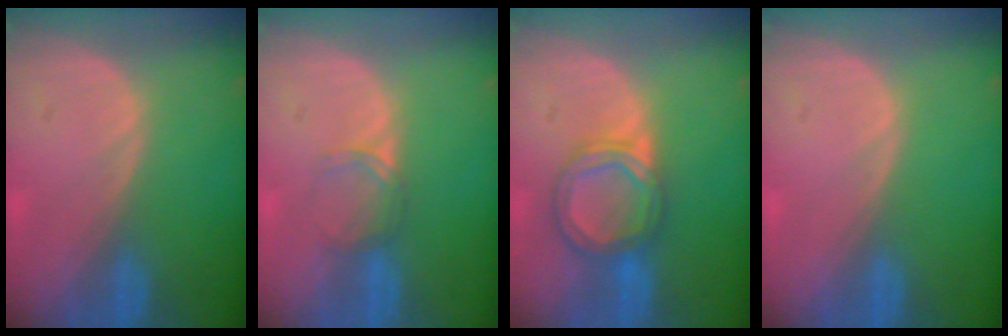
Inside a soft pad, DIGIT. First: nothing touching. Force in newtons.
{"total": 2.2, "press": 2.2, "slide": 0.2}
{"total": 6.3, "press": 5.8, "slide": 2.3}
{"total": 0.0}